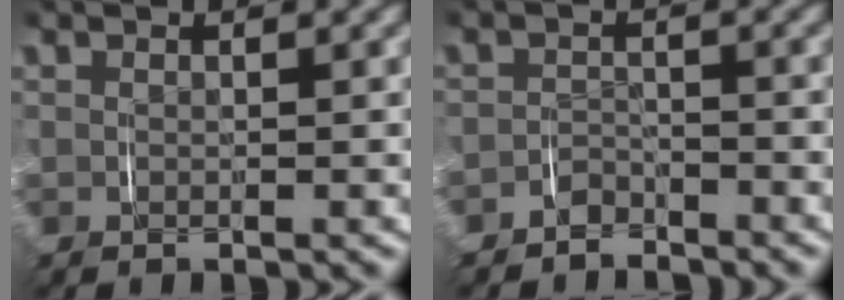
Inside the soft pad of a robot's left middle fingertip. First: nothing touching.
{"total": 2.3, "force": [-2.1, 0.8, -0.2], "torque": [-0.001, -0.006, -0.040]}